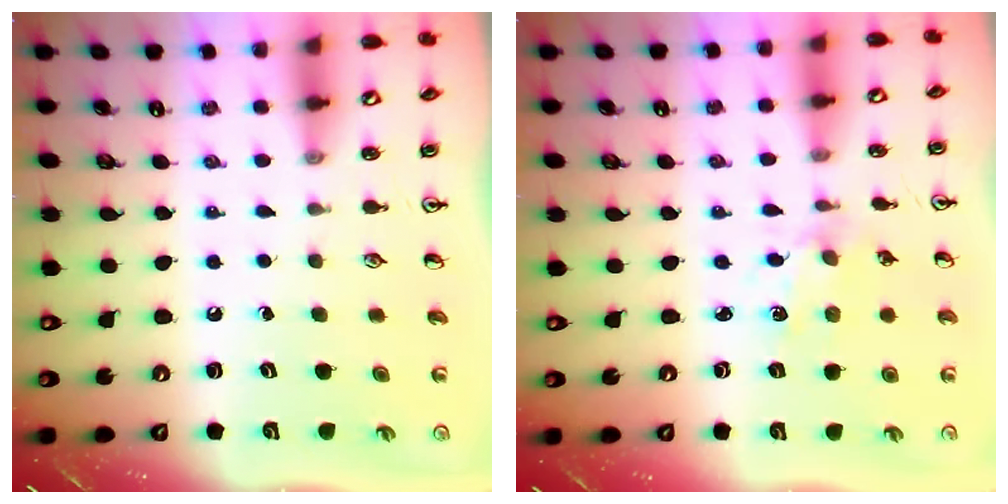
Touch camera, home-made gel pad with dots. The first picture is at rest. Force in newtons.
{"total": 1.8, "press": 1.8, "slide": 0.3}